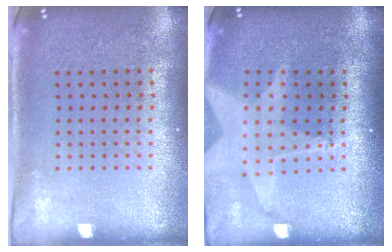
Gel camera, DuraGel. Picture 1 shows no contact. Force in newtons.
{"total": 2.0, "press": 1.6, "slide": 1.2}